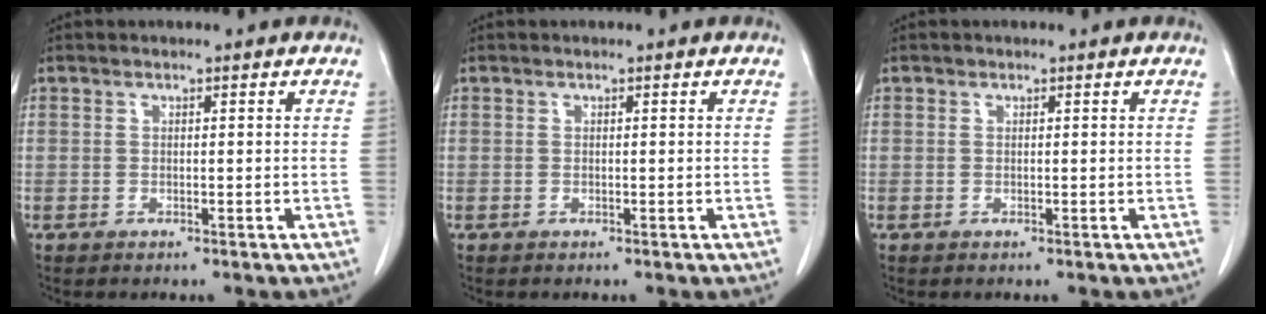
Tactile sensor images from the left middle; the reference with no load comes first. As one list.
[{"total": 0.0}, {"total": 0.0}]